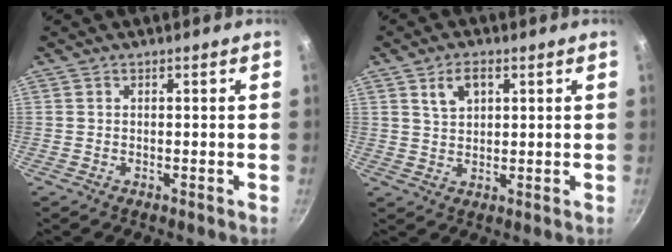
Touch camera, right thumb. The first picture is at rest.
{"total": 5.1, "force": [2.2, 3.0, 3.4], "torque": [-0.048, -0.002, 0.043]}